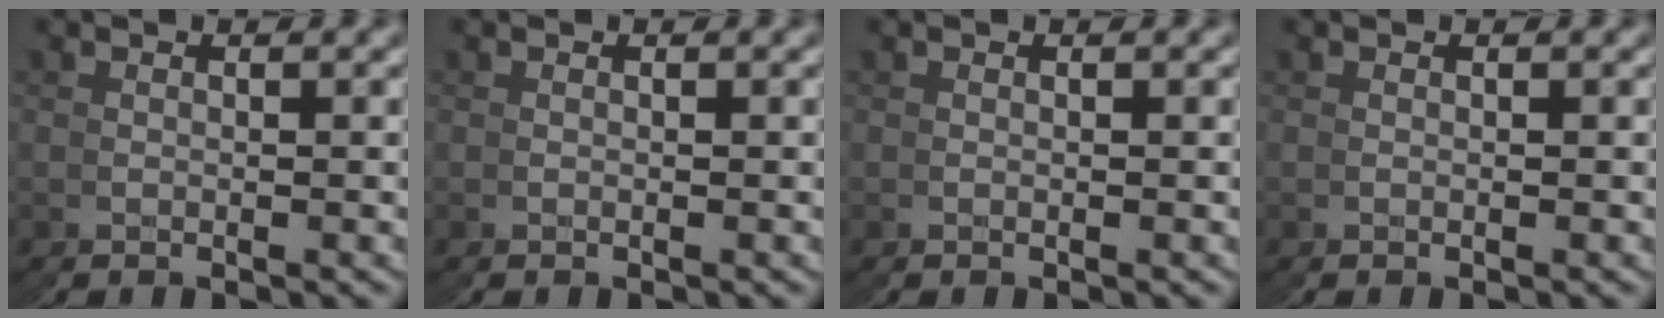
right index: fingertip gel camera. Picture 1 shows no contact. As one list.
[{"total": 0.0}, {"total": 0.0}, {"total": 0.0}]